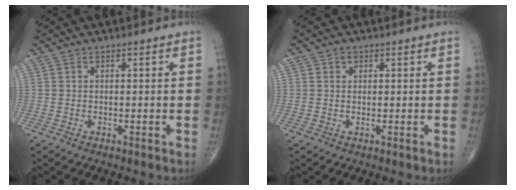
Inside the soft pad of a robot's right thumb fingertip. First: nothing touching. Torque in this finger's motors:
{"motor_torque": [-0.33, 0.19, -0.04, 0.07, 0.00]}